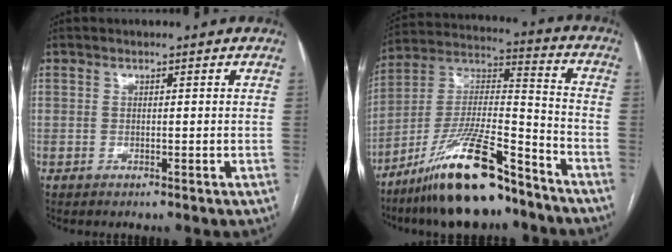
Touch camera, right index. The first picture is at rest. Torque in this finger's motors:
{"motor_torque": [1.37, -0.77, 0.68, 0.20]}